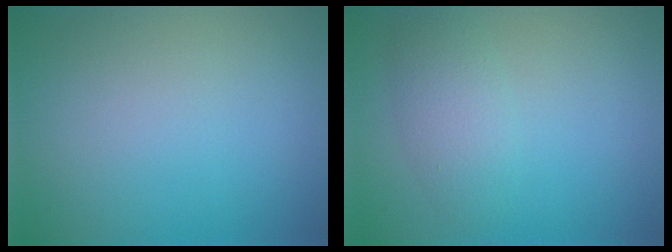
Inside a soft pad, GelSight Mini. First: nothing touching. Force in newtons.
{"total": 2.7, "press": 2.7, "slide": 0.1}